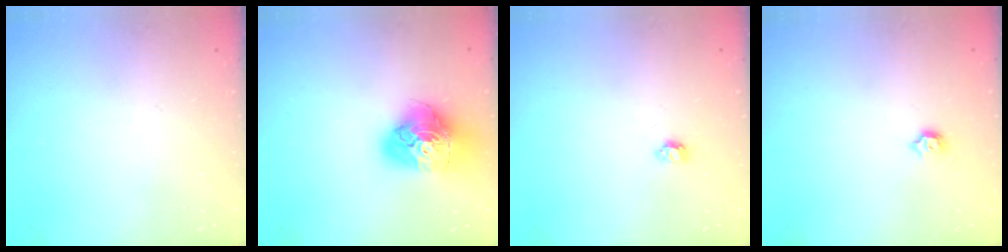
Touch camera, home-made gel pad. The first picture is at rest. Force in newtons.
{"total": 17.4, "press": 17.3, "slide": 1.8}
{"total": 3.1, "press": 3.1, "slide": 0.5}
{"total": 4.0, "press": 3.9, "slide": 0.7}